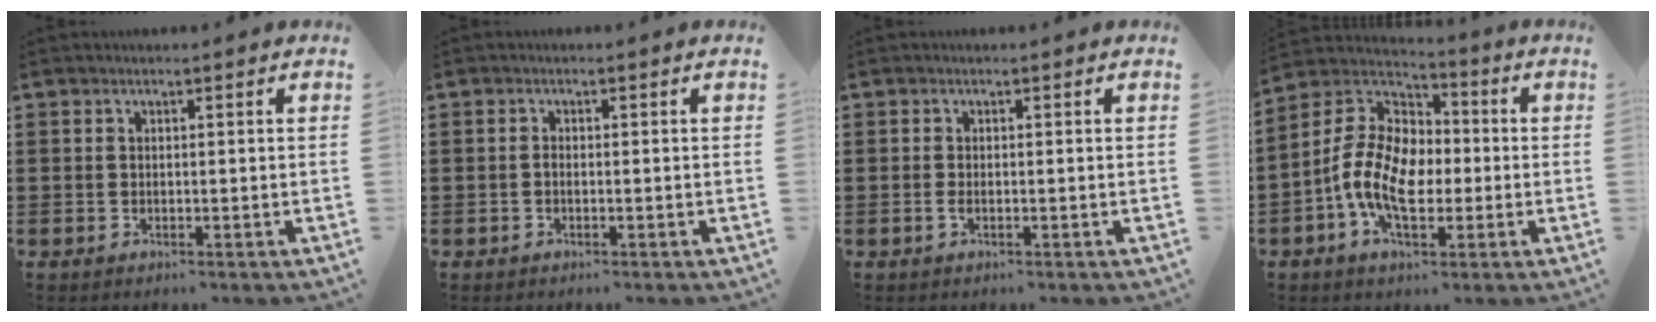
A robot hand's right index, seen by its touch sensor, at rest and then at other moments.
{"total": 0.7, "force": [-0.4, 0.2, 0.5], "torque": [-0.012, -0.003, -0.006]}
{"total": 0.9, "force": [-0.3, 0.2, 0.8], "torque": [-0.015, -0.003, -0.006]}
{"total": 12.0, "force": [-2.3, 7.5, 9.0], "torque": [-0.220, 0.006, -0.049]}